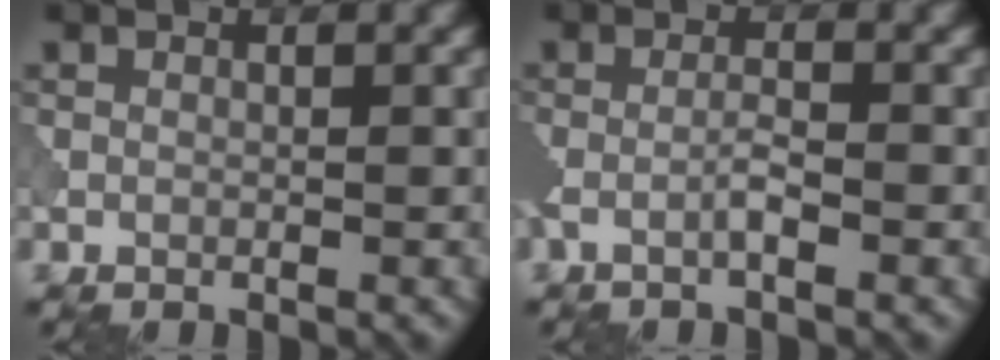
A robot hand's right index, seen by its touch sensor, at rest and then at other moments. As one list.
[{"total": 1.7, "force": [-0.6, 0.2, 1.6], "torque": [-0.029, 0.005, -0.017]}]